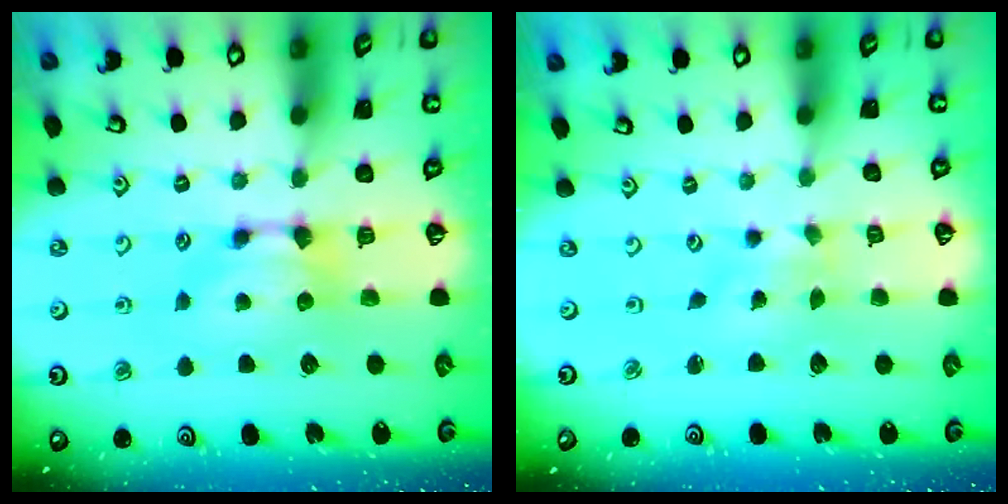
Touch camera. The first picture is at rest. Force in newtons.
{"total": 3.7, "press": 3.6, "slide": 0.8}